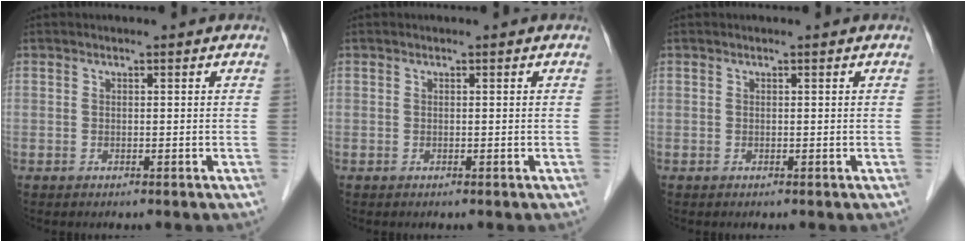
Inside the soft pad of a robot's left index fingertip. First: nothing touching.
{"total": 0.0}
{"total": 0.0}